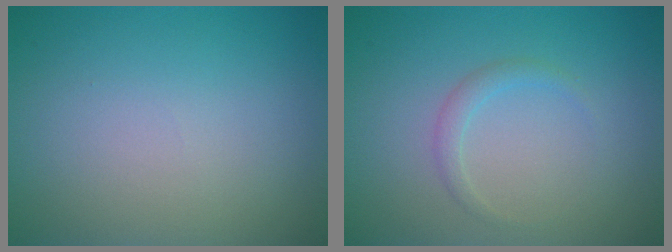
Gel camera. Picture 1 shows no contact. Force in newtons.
{"total": 1.2, "press": 1.1, "slide": 0.2}